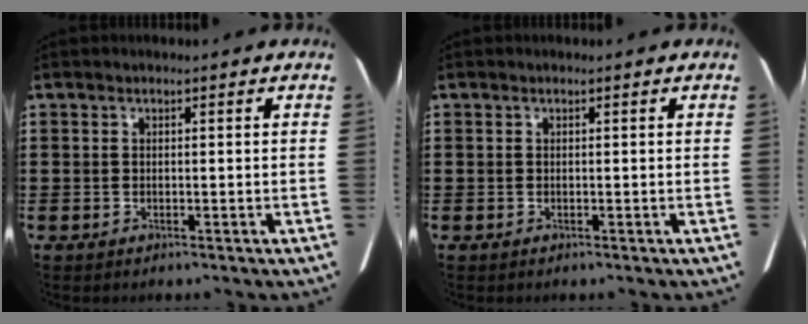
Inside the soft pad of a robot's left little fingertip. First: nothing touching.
{"total": 0.0}